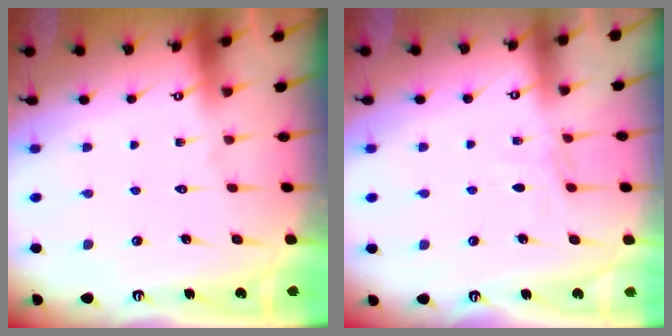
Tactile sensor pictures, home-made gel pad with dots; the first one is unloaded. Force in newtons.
{"total": 3.7, "press": 3.7, "slide": 0.5}